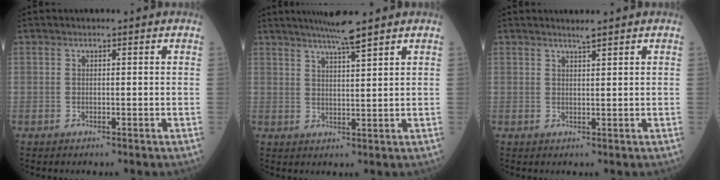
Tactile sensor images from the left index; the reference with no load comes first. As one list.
[{"total": 5.4, "force": [4.5, -0.9, 2.9], "torque": [-0.048, 0.004, 0.081]}, {"total": 1.3, "force": [1.2, -0.3, 0.5], "torque": [-0.012, -0.002, 0.025]}]